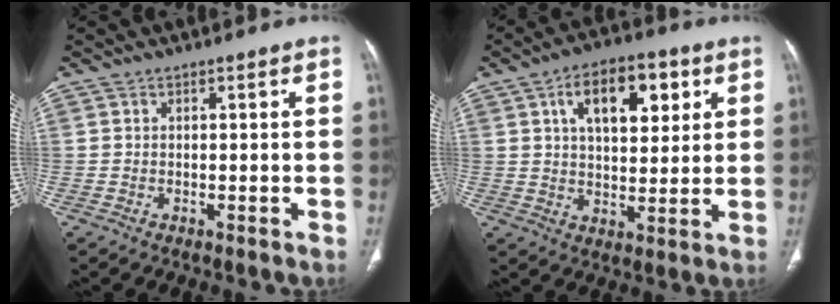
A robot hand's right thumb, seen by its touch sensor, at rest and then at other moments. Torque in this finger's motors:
{"motor_torque": [0.87, 3.68, 1.34, 0.22, 0.08]}